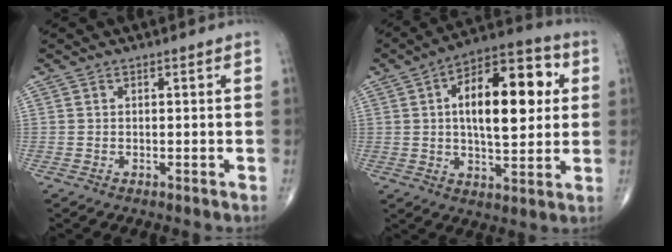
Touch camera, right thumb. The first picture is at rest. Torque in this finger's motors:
{"motor_torque": [-0.57, 1.68, 0.74, 0.45, 0.10]}